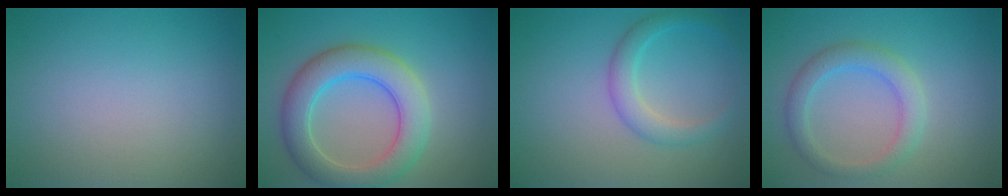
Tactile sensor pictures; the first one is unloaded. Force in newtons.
{"total": 6.2, "press": 6.1, "slide": 0.5}
{"total": 2.6, "press": 2.6, "slide": 0.1}
{"total": 3.0, "press": 3.0, "slide": 0.1}